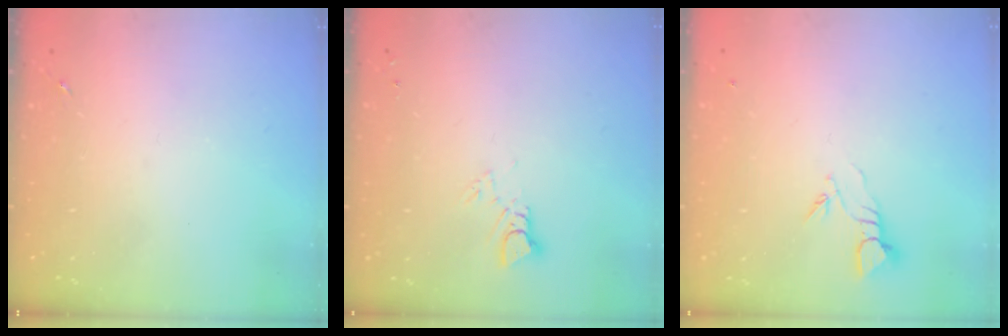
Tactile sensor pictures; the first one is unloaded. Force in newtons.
{"total": 3.6, "press": 3.6, "slide": 0.2}
{"total": 3.9, "press": 3.9, "slide": 0.2}